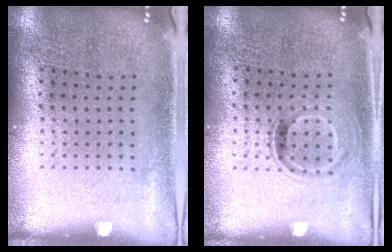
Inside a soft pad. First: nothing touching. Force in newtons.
{"total": 0.9, "press": 0.8, "slide": 0.3}